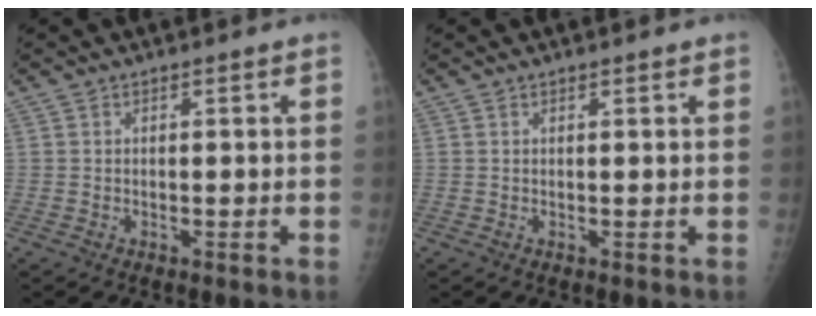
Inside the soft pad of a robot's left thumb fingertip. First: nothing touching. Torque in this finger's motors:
{"motor_torque": [-0.18, -0.03, 0.06, 0.06, 0.03]}